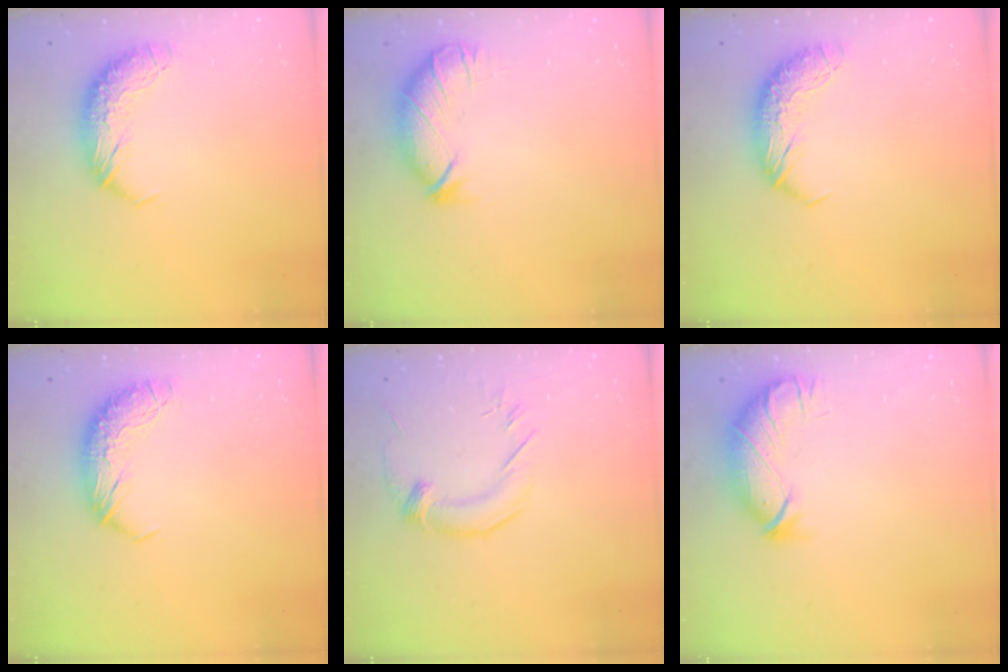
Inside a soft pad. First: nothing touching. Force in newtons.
{"total": 2.7, "press": 2.6, "slide": 0.9}
{"total": 0.0}
{"total": 0.0}
{"total": 1.3, "press": 0.5, "slide": 1.2}
{"total": 3.6, "press": 3.1, "slide": 1.9}